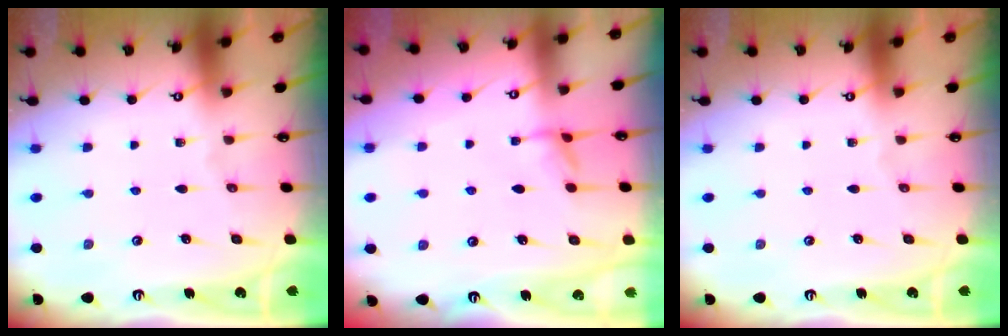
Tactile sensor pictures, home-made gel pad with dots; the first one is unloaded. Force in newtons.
{"total": 1.9, "press": 1.9, "slide": 0.5}
{"total": 0.0}